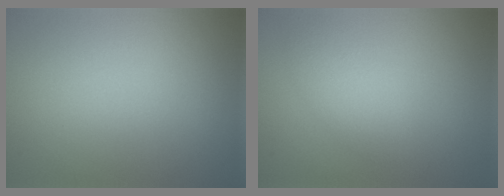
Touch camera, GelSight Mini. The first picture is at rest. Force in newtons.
{"total": 2.5, "press": 2.5, "slide": 0.1}